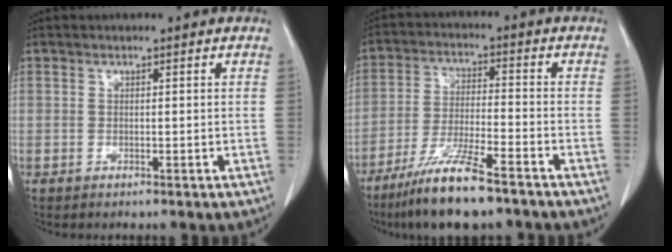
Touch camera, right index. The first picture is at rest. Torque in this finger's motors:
{"motor_torque": [1.16, -0.98, 0.28, 0.14]}